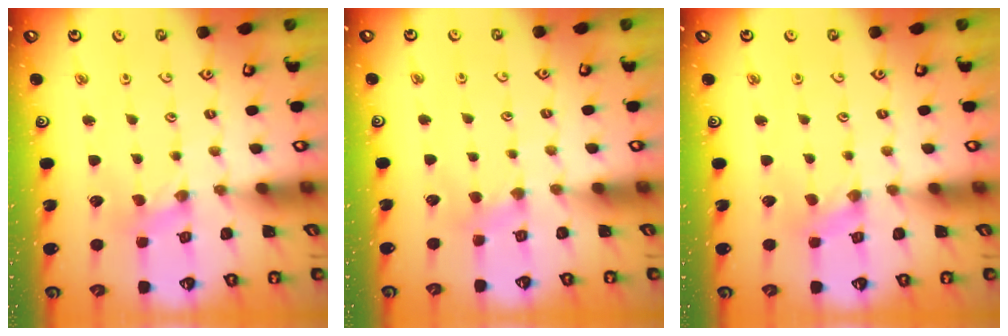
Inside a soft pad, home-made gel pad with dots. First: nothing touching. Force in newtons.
{"total": 2.5, "press": 2.5, "slide": 0.3}
{"total": 0.0}